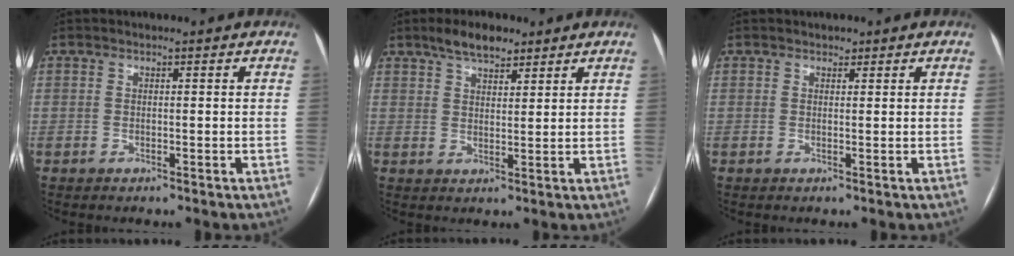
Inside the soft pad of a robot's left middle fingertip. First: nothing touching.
{"total": 5.7, "force": [4.2, 2.1, 3.1], "torque": [-0.055, 0.012, 0.074]}
{"total": 0.9, "force": [0.6, 0.6, 0.2], "torque": [-0.004, -0.003, 0.007]}